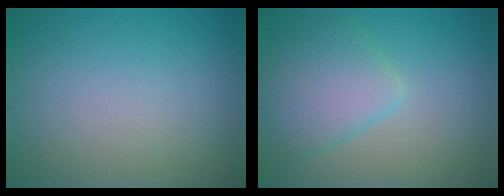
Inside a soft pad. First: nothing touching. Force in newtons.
{"total": 4.6, "press": 4.6, "slide": 0.2}